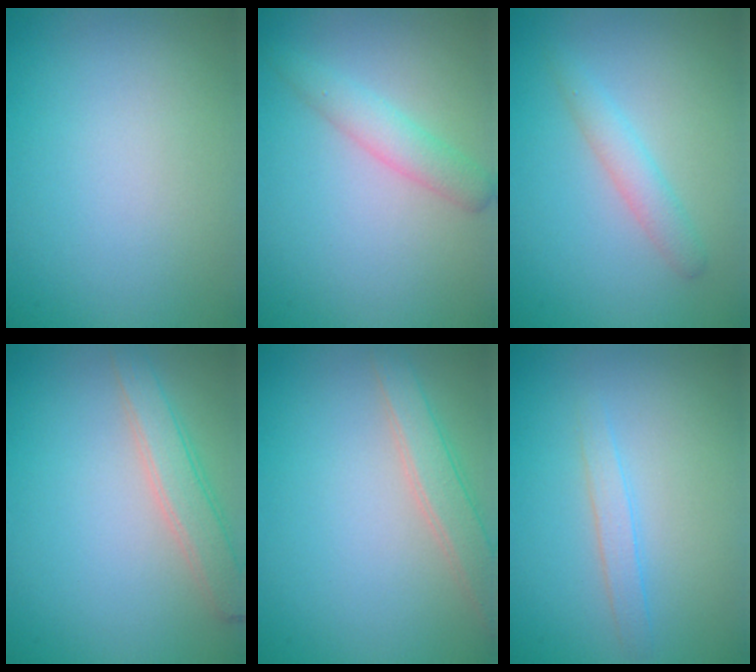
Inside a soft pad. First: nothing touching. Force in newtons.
{"total": 1.7, "press": 1.7, "slide": 0.1}
{"total": 2.1, "press": 2.1, "slide": 0.1}
{"total": 2.9, "press": 2.9, "slide": 0.1}
{"total": 2.7, "press": 2.7, "slide": 0.1}
{"total": 1.5, "press": 1.5, "slide": 0.1}